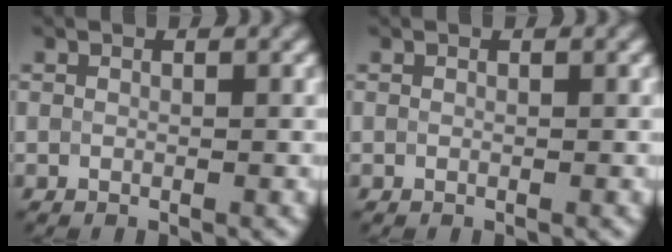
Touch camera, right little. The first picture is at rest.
{"total": 0.0}